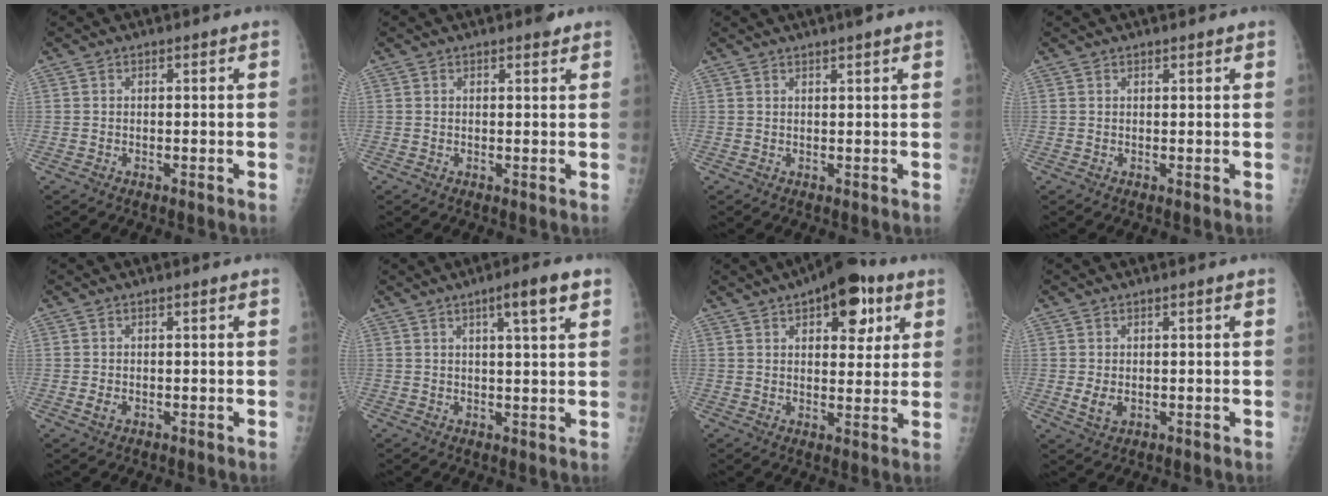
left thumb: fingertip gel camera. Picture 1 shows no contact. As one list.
[{"total": 1.7, "force": [1.3, 0.6, 1.0], "torque": [-0.010, -0.005, 0.015]}, {"total": 2.7, "force": [2.1, 0.0, 1.8], "torque": [-0.023, 0.008, 0.031]}, {"total": 1.8, "force": [1.5, 0.3, 0.9], "torque": [-0.002, 0.007, 0.020]}, {"total": 1.4, "force": [-0.2, 0.8, 1.1], "torque": [-0.019, 0.000, -0.002]}, {"total": 6.5, "force": [3.4, 0.7, 5.5], "torque": [-0.082, -0.009, 0.050]}, {"total": 12.9, "force": [6.4, 6.2, 9.3], "torque": [-0.086, -0.013, 0.084]}, {"total": 2.8, "force": [0.0, 1.6, 2.3], "torque": [-0.040, -0.006, 0.007]}]